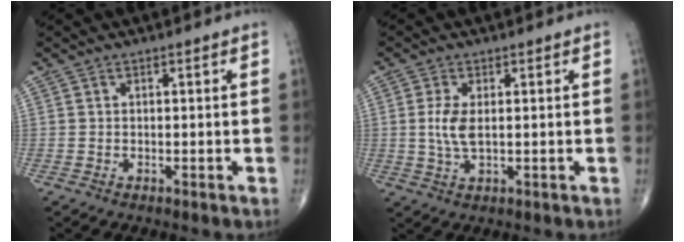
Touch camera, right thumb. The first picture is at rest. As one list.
[{"total": 4.5, "force": [0.4, 2.0, 4.1], "torque": [-0.095, -0.006, 0.010]}]